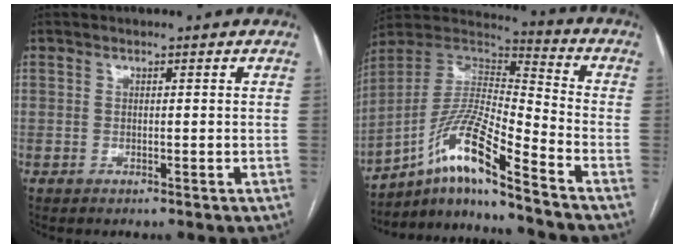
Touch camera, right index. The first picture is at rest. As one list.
[{"total": 14.4, "force": [-9.8, 0.1, 10.5], "torque": [-0.206, 0.013, -0.177]}]